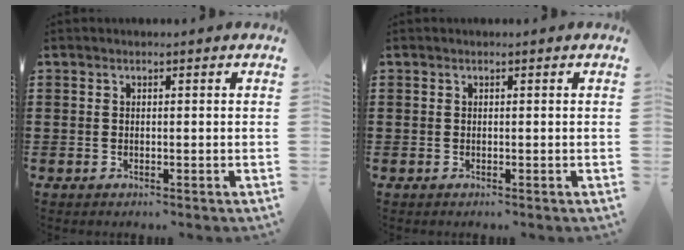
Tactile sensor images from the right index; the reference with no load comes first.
{"total": 0.0}